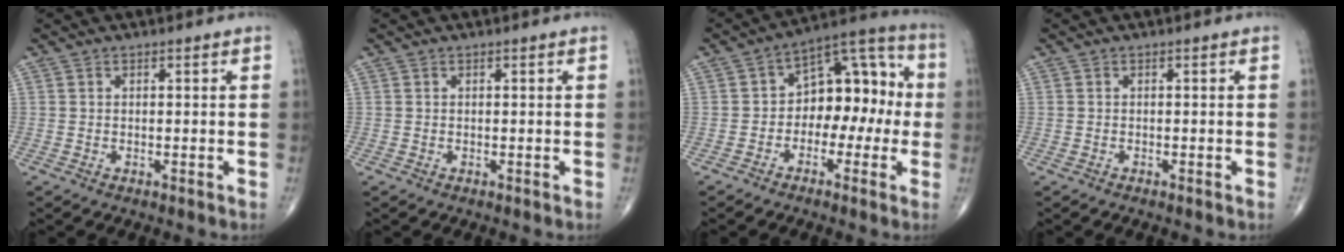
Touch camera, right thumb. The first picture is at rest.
{"total": 0.0}
{"total": 13.0, "force": [-1.2, 8.5, 9.8], "torque": [-0.096, 0.052, -0.031]}
{"total": 0.0}